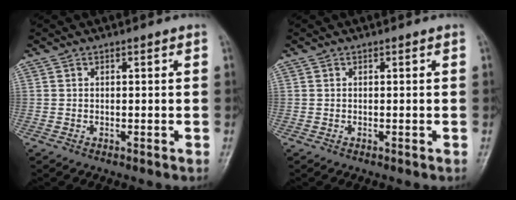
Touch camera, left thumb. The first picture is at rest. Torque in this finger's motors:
{"motor_torque": [0.01, 0.01, 0.01, -0.01, 0.00]}